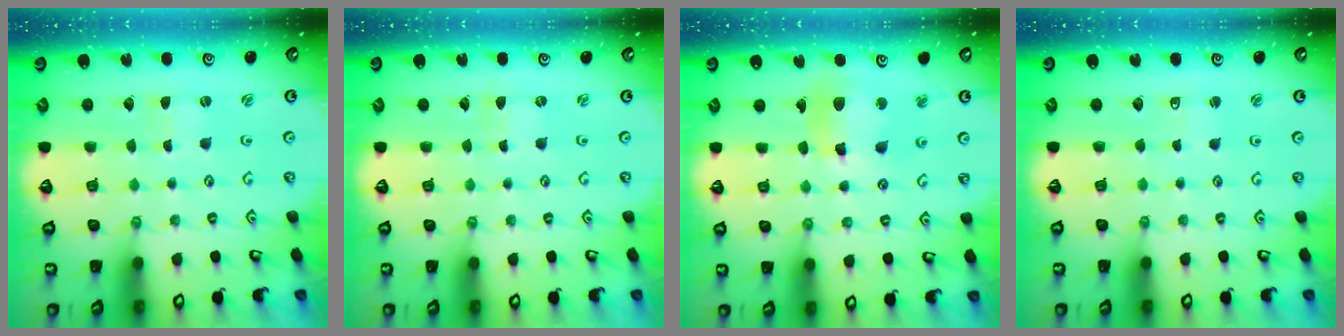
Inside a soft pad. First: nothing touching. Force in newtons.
{"total": 0.0}
{"total": 12.7, "press": 12.6, "slide": 1.9}
{"total": 2.4, "press": 2.4, "slide": 0.3}